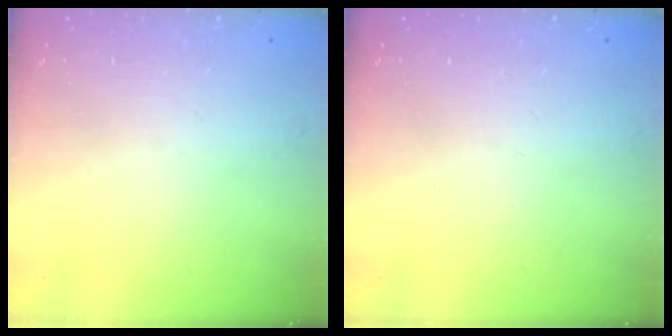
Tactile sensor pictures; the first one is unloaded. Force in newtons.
{"total": 0.0}